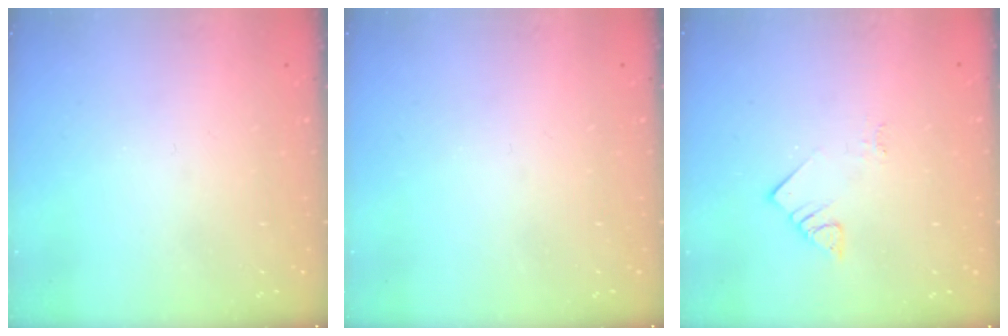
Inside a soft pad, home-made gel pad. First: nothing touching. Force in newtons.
{"total": 0.0}
{"total": 3.6, "press": 3.6, "slide": 0.1}